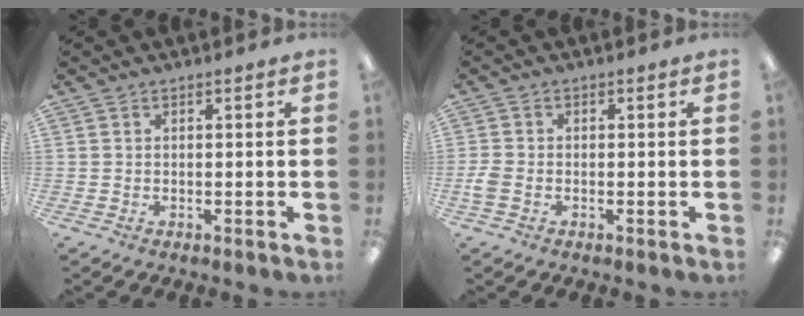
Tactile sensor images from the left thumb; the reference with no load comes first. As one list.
[{"total": 2.7, "force": [-0.7, 1.8, 1.9], "torque": [-0.038, 0.002, -0.014]}]